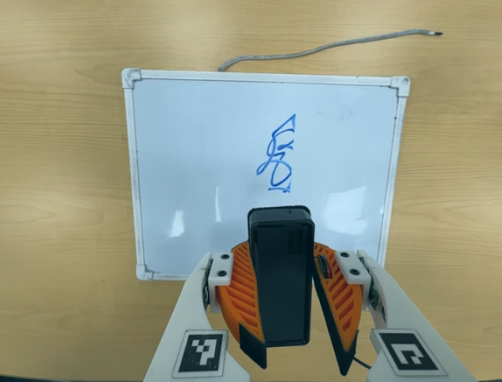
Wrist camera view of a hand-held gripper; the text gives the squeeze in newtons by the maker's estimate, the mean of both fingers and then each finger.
{"total": 10.5, "left": 10.8, "right": 10.2}